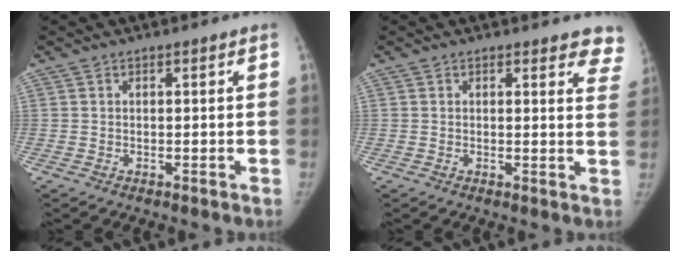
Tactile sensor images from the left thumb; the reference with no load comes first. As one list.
[{"total": 6.5, "force": [5.7, 2.2, 2.2], "torque": [0.018, -0.027, 0.038]}]